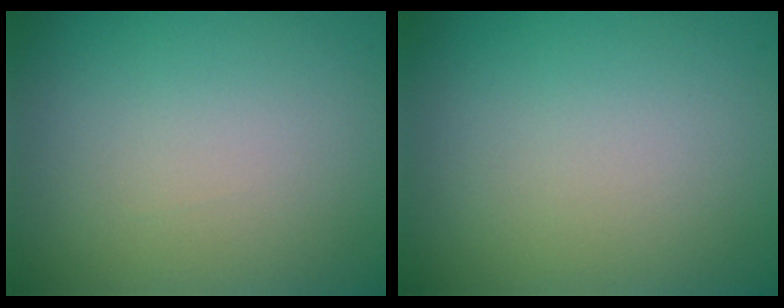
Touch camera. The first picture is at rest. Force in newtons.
{"total": 0.0}